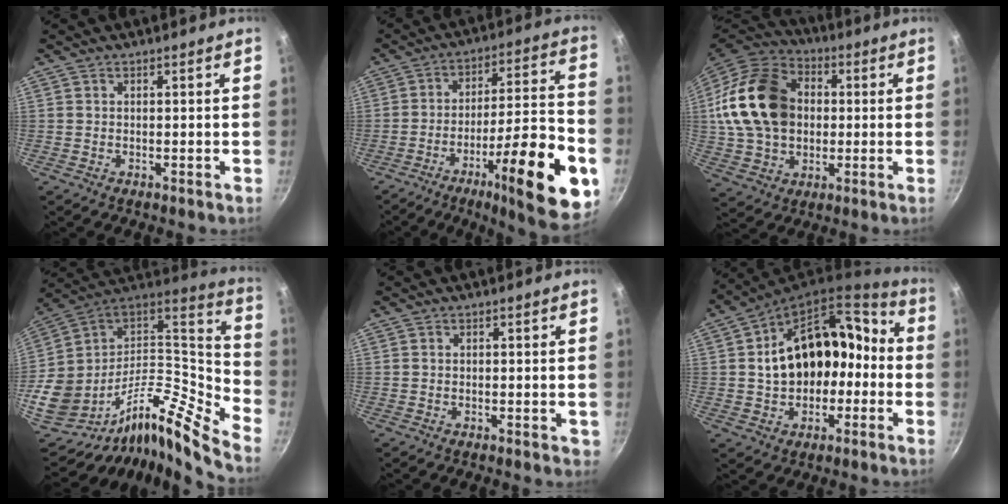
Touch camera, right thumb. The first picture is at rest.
{"total": 23.6, "force": [-9.9, 5.7, 20.6], "torque": [-0.267, 0.046, -0.147]}
{"total": 22.5, "force": [2.3, 16.8, 14.8], "torque": [-0.261, 0.028, 0.041]}
{"total": 22.1, "force": [-9.9, 11.2, 16.3], "torque": [-0.220, 0.085, -0.184]}
{"total": 1.0, "force": [-0.3, 0.6, 0.8], "torque": [-0.005, 0.002, -0.004]}
{"total": 18.5, "force": [-1.0, 13.2, 12.9], "torque": [-0.182, 0.073, -0.011]}